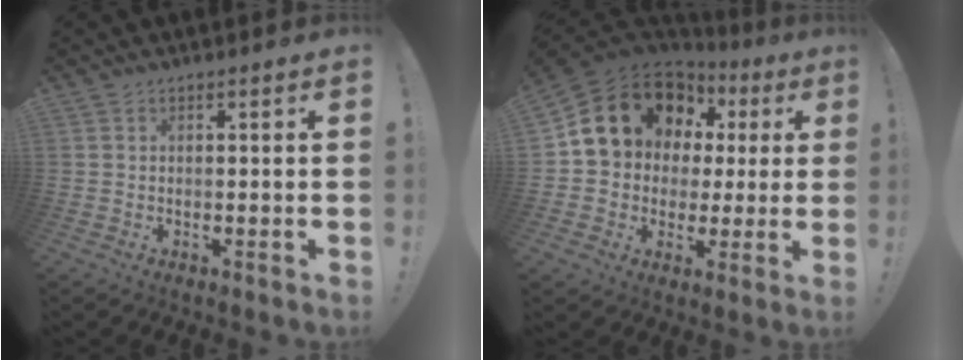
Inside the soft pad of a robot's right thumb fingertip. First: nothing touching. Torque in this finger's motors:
{"motor_torque": [2.50, 2.51, 0.37, -0.16, 0.12]}